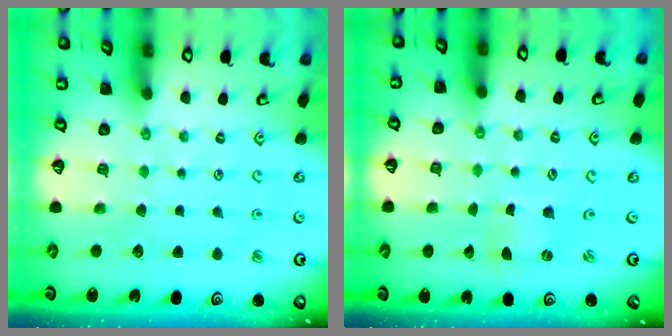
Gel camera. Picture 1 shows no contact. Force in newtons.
{"total": 0.0}